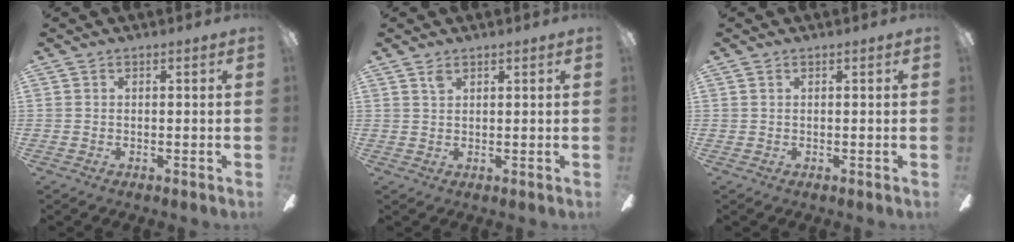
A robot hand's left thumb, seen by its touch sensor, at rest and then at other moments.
{"total": 1.9, "force": [1.4, 0.9, 0.9], "torque": [-0.021, -0.001, 0.027]}
{"total": 0.0}